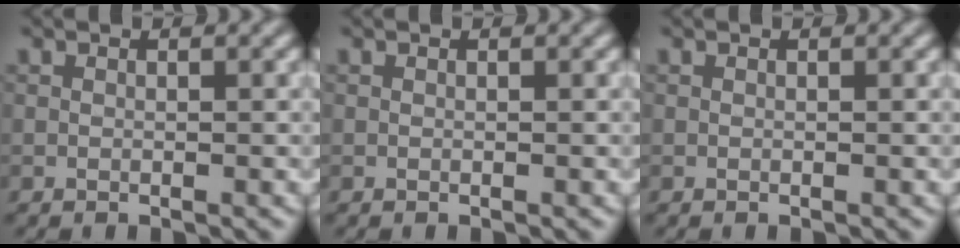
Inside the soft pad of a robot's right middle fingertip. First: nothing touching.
{"total": 0.0}
{"total": 0.0}